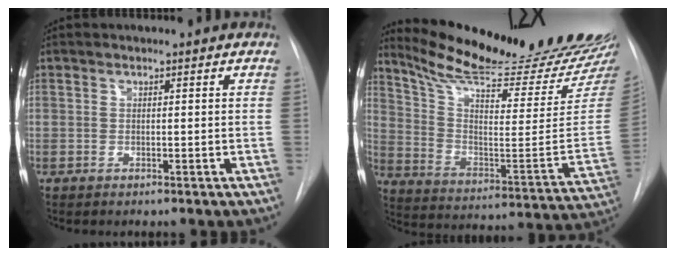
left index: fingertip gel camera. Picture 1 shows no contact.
{"total": 29.5, "force": [26.5, 1.2, 12.9], "torque": [-0.212, -0.116, 0.369]}